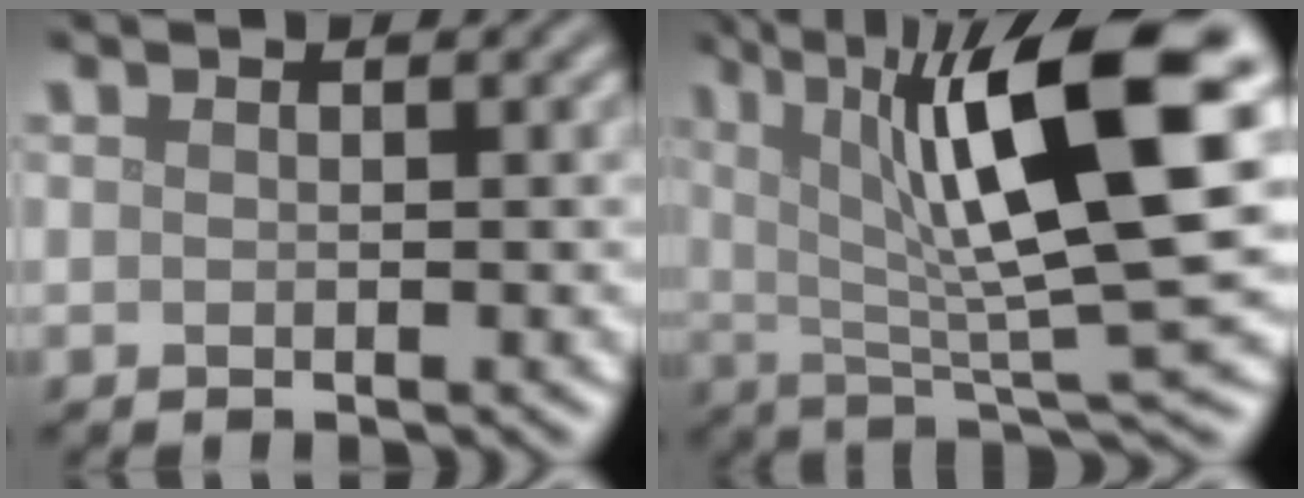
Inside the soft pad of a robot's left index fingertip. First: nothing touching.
{"total": 13.9, "force": [3.8, 3.2, 12.9], "torque": [-0.201, 0.010, 0.061]}